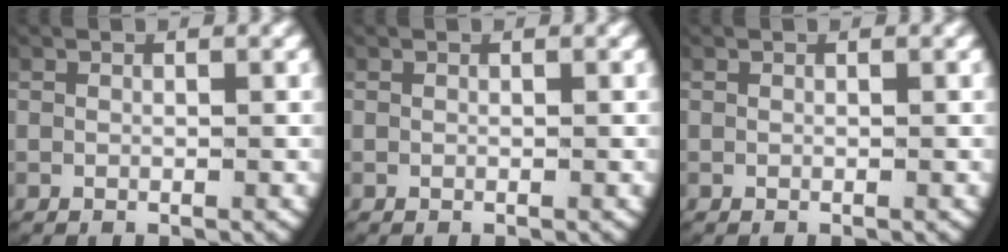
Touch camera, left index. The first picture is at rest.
{"total": 0.0}
{"total": 0.0}